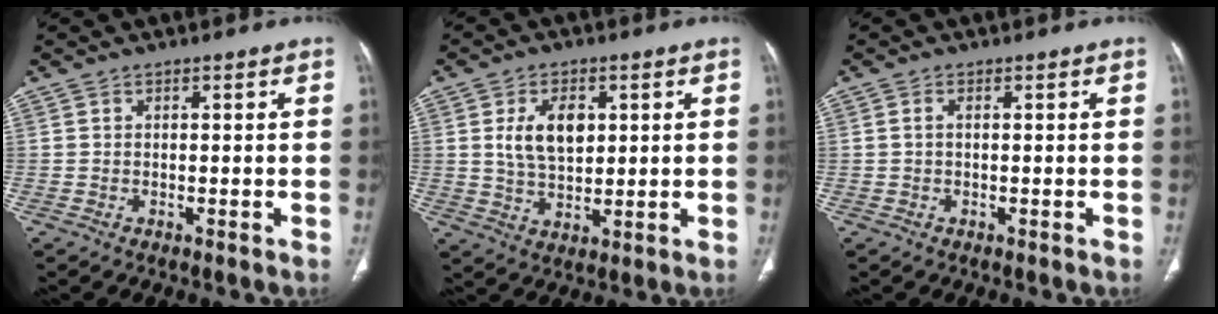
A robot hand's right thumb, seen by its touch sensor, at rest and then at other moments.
{"total": 8.3, "force": [2.1, 5.0, 6.3], "torque": [-0.099, -0.011, 0.044]}
{"total": 0.8, "force": [0.1, 0.3, 0.8], "torque": [-0.020, 0.001, 0.000]}